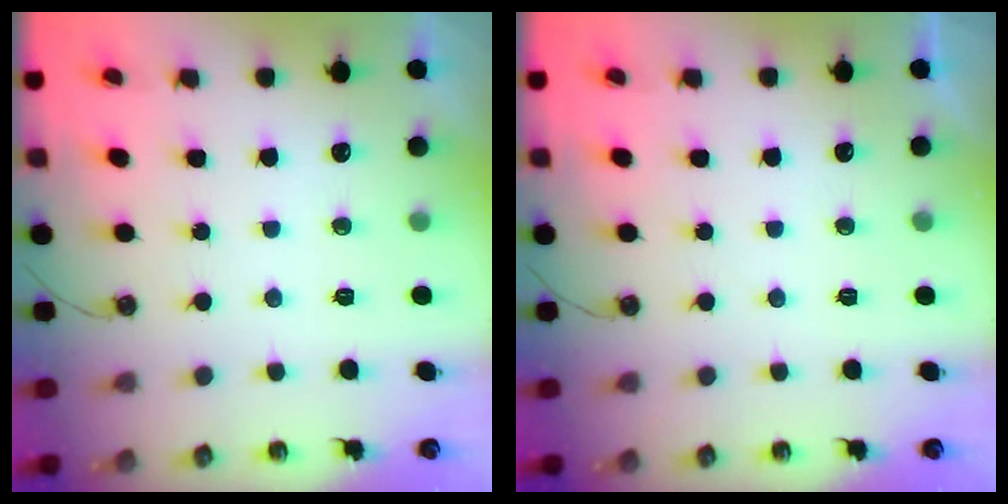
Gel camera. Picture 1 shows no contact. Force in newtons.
{"total": 0.0}